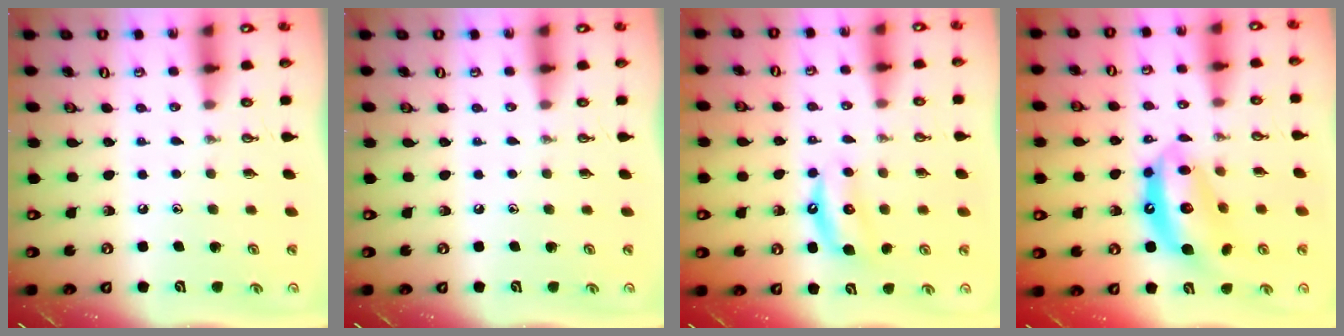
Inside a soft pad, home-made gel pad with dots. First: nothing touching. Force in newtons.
{"total": 0.0}
{"total": 5.8, "press": 5.8, "slide": 0.7}
{"total": 12.9, "press": 12.9, "slide": 1.0}